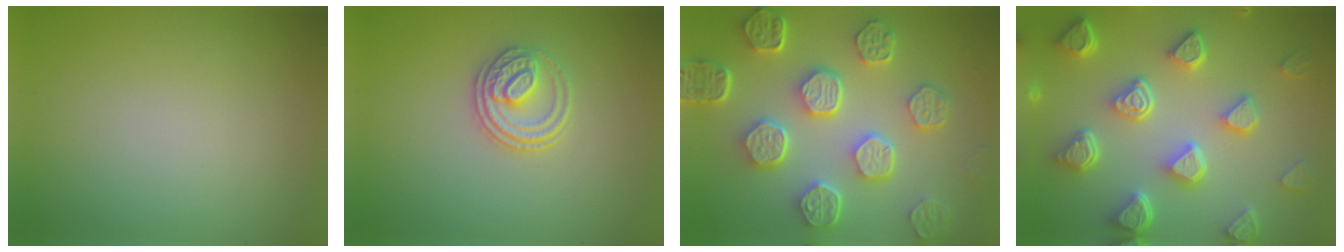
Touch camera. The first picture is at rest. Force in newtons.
{"total": 2.8, "press": 2.6, "slide": 1.2}
{"total": 8.0, "press": 6.1, "slide": 5.1}
{"total": 7.3, "press": 5.8, "slide": 4.5}